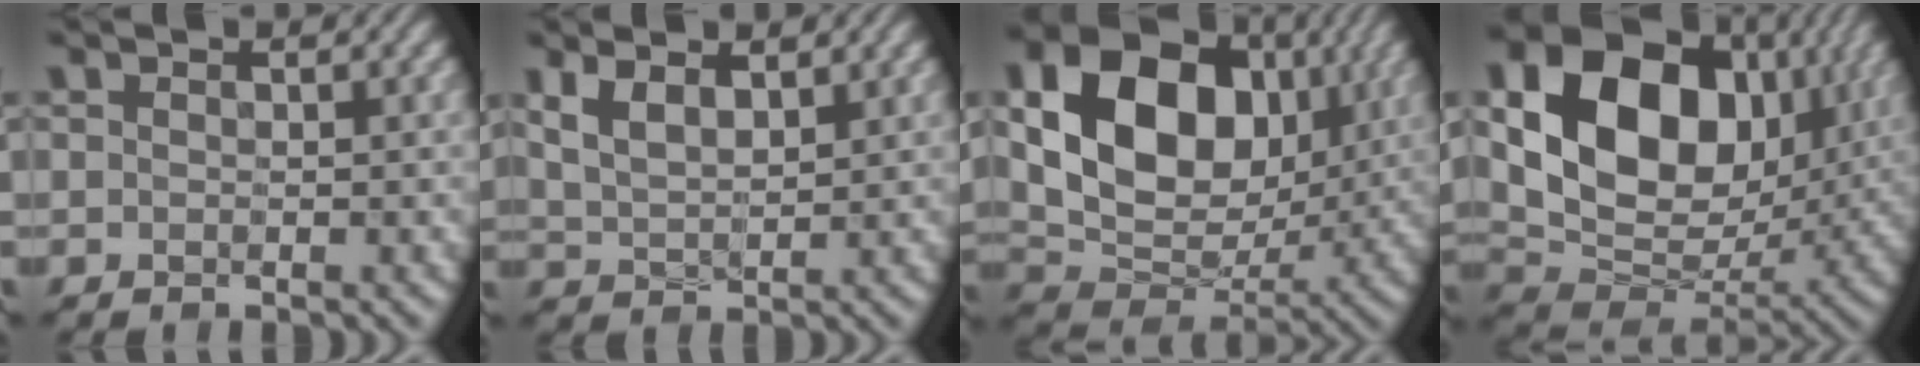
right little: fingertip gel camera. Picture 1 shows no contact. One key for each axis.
{"total": 3.7, "fx": 1.8, "fy": 1.7, "fz": 2.7, "tx": -0.062, "ty": 0.001, "tz": 0.036}
{"total": 14.0, "fx": 2.9, "fy": 10.0, "fz": 9.3, "tx": -0.169, "ty": 0.012, "tz": 0.051}
{"total": 16.0, "fx": 4.0, "fy": 11.3, "fz": 10.6, "tx": -0.199, "ty": 0.021, "tz": 0.072}